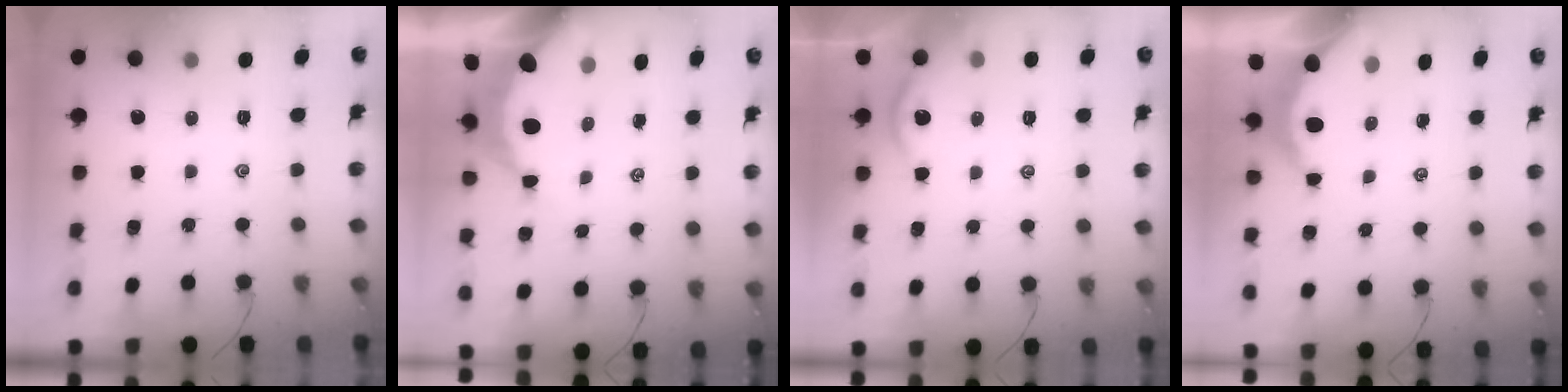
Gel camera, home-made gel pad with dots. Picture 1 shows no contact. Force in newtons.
{"total": 7.6, "press": 7.6, "slide": 0.8}
{"total": 1.8, "press": 1.8, "slide": 0.3}
{"total": 4.4, "press": 4.4, "slide": 0.5}